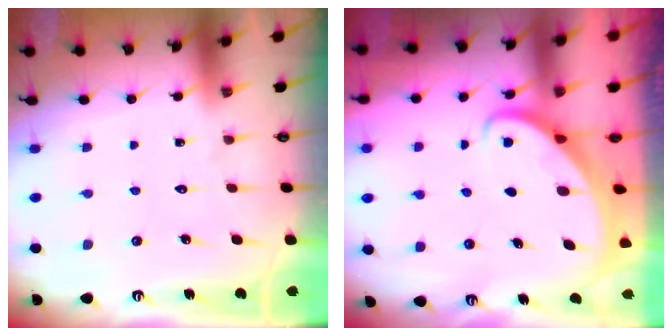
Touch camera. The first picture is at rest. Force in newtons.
{"total": 2.3, "press": 2.3, "slide": 0.3}